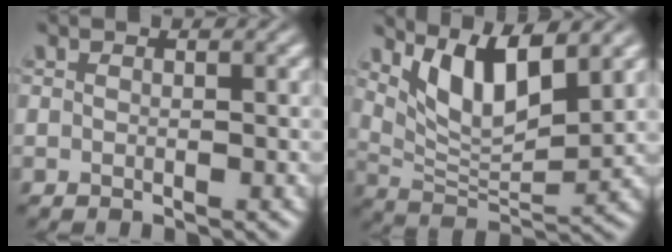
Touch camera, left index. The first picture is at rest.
{"total": 7.2, "force": [4.1, 2.4, 5.4], "torque": [-0.103, -0.010, 0.078]}